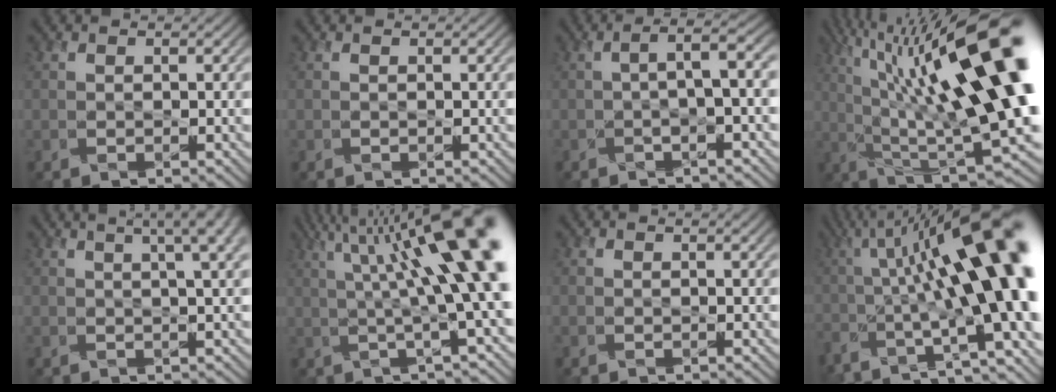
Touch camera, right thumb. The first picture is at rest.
{"total": 0.0}
{"total": 3.3, "force": [0.0, 0.5, 3.3], "torque": [-0.058, 0.008, -0.006]}
{"total": 21.1, "force": [5.6, 5.0, 19.7], "torque": [-0.324, 0.035, 0.116]}
{"total": 7.6, "force": [3.7, 1.9, 6.3], "torque": [-0.065, 0.034, 0.041]}
{"total": 14.6, "force": [3.6, 3.0, 13.8], "torque": [-0.197, 0.008, 0.077]}
{"total": 0.8, "force": [0.3, 0.2, 0.7], "torque": [-0.008, 0.004, 0.001]}
{"total": 18.9, "force": [-1.2, 5.1, 18.2], "torque": [-0.256, -0.001, -0.020]}